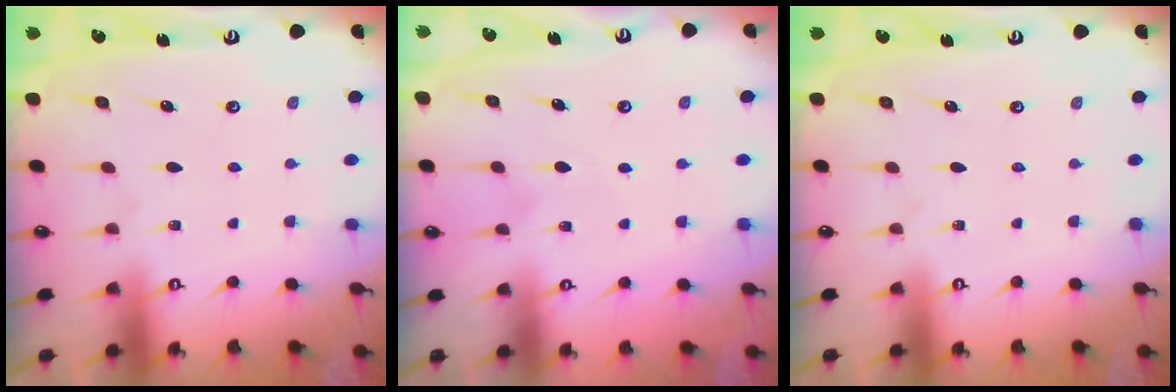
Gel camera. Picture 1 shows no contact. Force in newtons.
{"total": 5.4, "press": 5.4, "slide": 0.8}
{"total": 0.0}